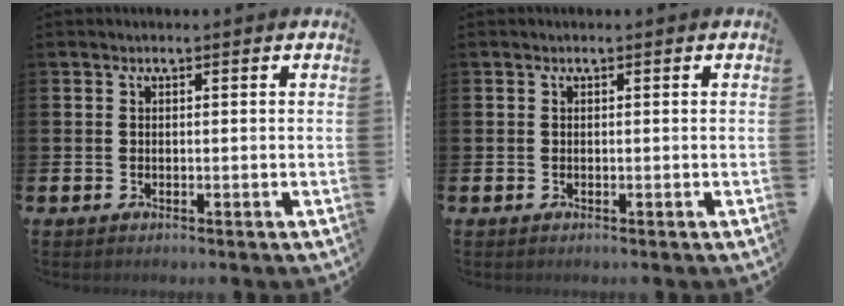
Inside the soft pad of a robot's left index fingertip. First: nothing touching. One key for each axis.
{"total": 0.0}